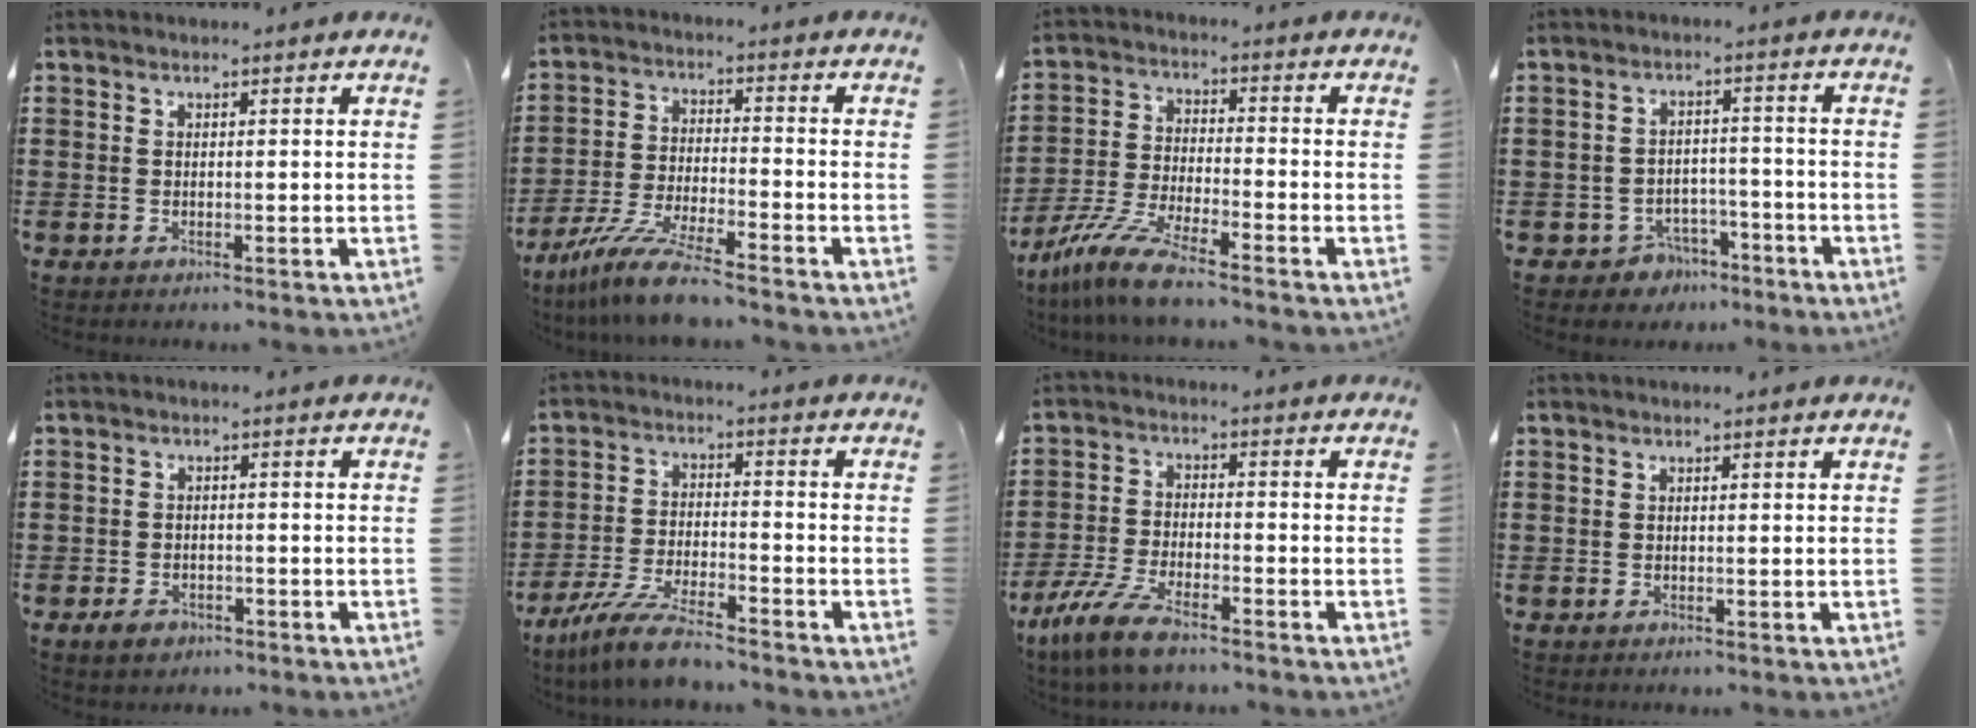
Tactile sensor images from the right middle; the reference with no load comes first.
{"total": 9.1, "force": [-7.8, 0.2, 4.6], "torque": [-0.104, -0.006, -0.157]}
{"total": 8.5, "force": [-7.3, 0.5, 4.4], "torque": [-0.104, -0.004, -0.147]}
{"total": 3.6, "force": [-3.2, 1.7, 0.4], "torque": [-0.015, 0.010, -0.067]}
{"total": 2.1, "force": [-1.6, 1.2, 0.7], "torque": [-0.017, 0.003, -0.034]}
{"total": 7.5, "force": [-6.6, 0.5, 3.5], "torque": [-0.078, -0.004, -0.129]}
{"total": 7.1, "force": [-5.5, 1.4, 4.2], "torque": [-0.107, -0.008, -0.111]}
{"total": 0.0}